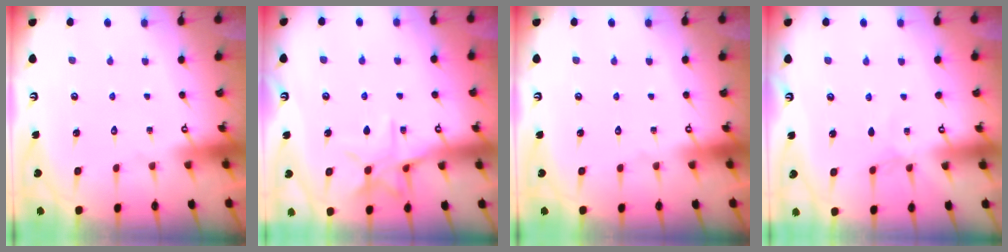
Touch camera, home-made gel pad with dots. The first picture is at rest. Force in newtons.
{"total": 10.2, "press": 10.2, "slide": 0.9}
{"total": 0.0}
{"total": 2.1, "press": 2.1, "slide": 0.3}